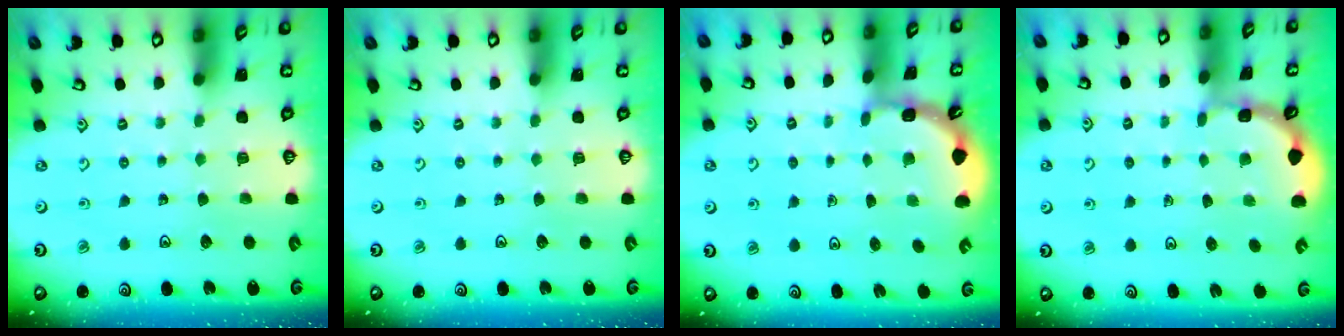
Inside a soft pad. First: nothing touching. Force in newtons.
{"total": 0.0}
{"total": 2.3, "press": 2.3, "slide": 0.1}
{"total": 1.7, "press": 1.7, "slide": 0.1}